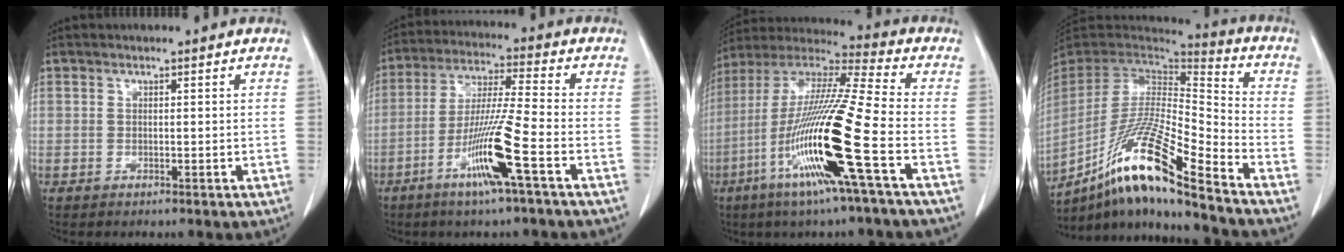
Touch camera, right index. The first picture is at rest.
{"total": 11.5, "force": [-5.2, -0.9, 10.2], "torque": [-0.200, -0.013, -0.103]}
{"total": 20.1, "force": [-6.9, -0.8, 18.8], "torque": [-0.392, -0.026, -0.145]}
{"total": 18.8, "force": [-12.6, 0.6, 14.0], "torque": [-0.287, -0.020, -0.233]}